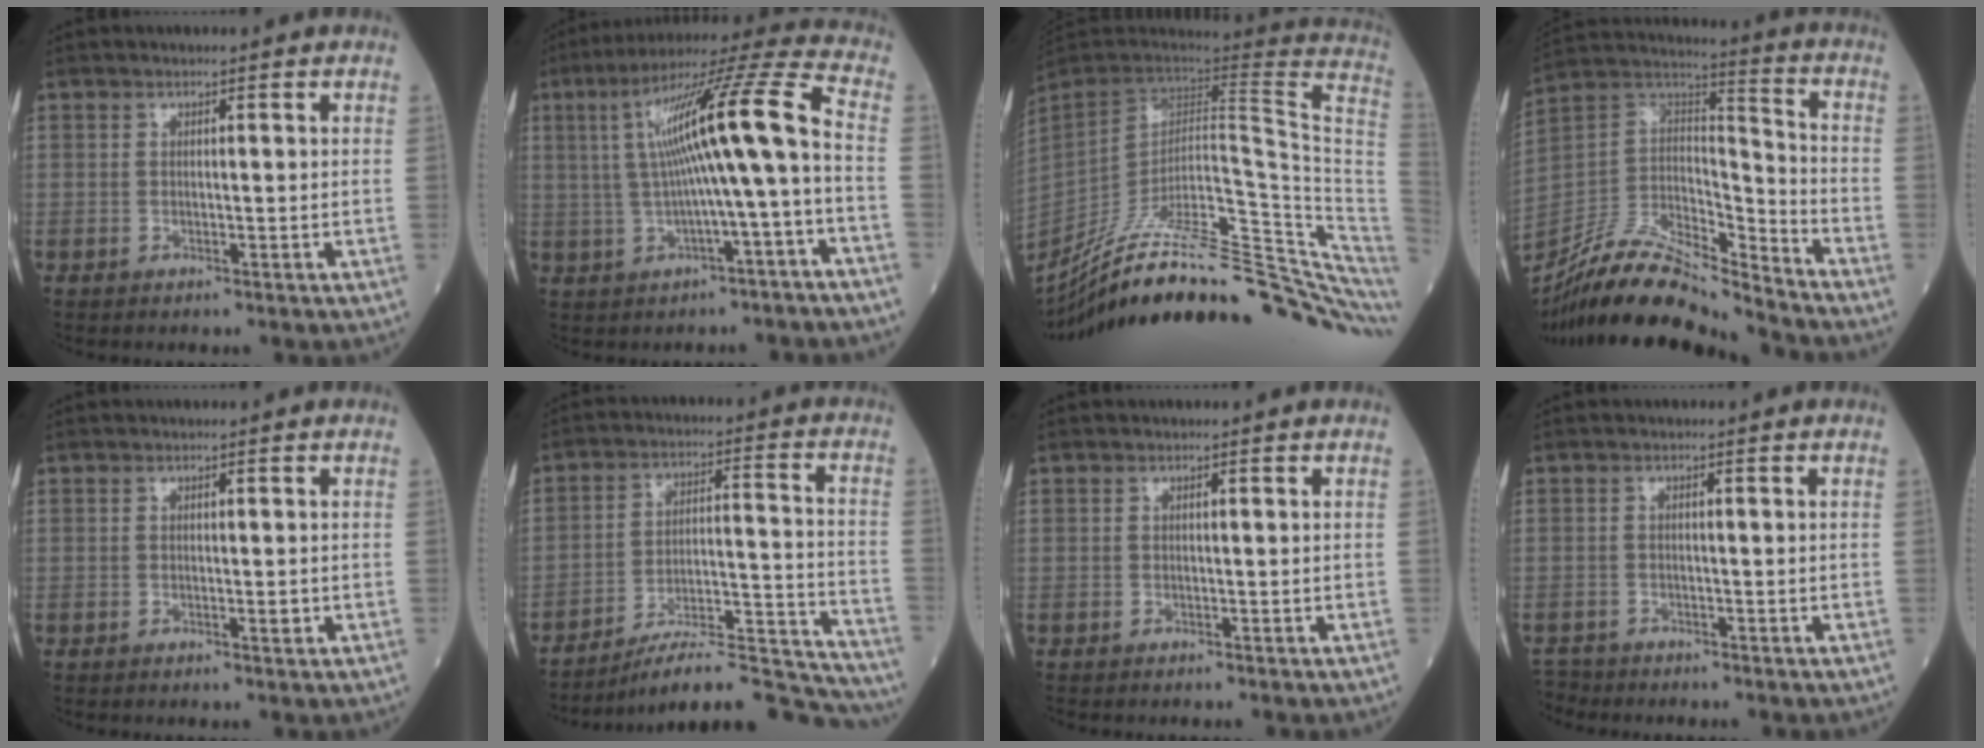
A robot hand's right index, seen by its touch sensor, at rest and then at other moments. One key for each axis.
{"total": 15.0, "fx": 0.3, "fy": -0.1, "fz": 15.0, "tx": -0.247, "ty": 0.036, "tz": 0.004}
{"total": 36.0, "fx": -29.0, "fy": 4.9, "fz": 20.8, "tx": -0.222, "ty": -0.028, "tz": -0.408}
{"total": 18.5, "fx": -16.9, "fy": 2.0, "fz": 7.4, "tx": -0.141, "ty": 0.027, "tz": -0.313}
{"total": 0.9, "fx": -0.2, "fy": 0.2, "fz": 0.9, "tx": -0.011, "ty": -0.001, "tz": -0.001}
{"total": 18.7, "fx": -17.9, "fy": 0.9, "fz": 5.2, "tx": -0.053, "ty": 0.036, "tz": -0.267}
{"total": 0.6, "fx": -0.5, "fy": 0.2, "fz": 0.0, "tx": -0.002, "ty": 0.002, "tz": -0.013}
{"total": 3.5, "fx": -3.4, "fy": 0.8, "fz": -0.5, "tx": 0.009, "ty": -0.011, "tz": -0.063}